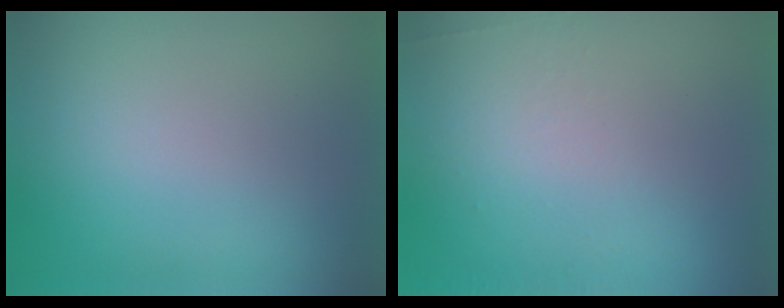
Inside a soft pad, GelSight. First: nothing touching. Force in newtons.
{"total": 7.0}